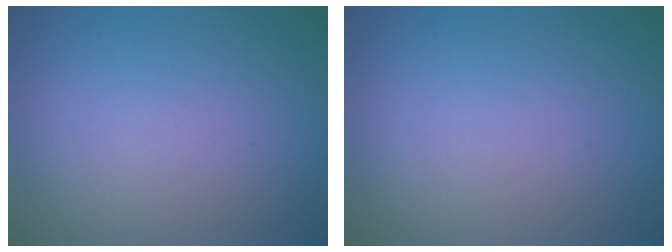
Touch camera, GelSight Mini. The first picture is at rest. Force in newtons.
{"total": 0.0}